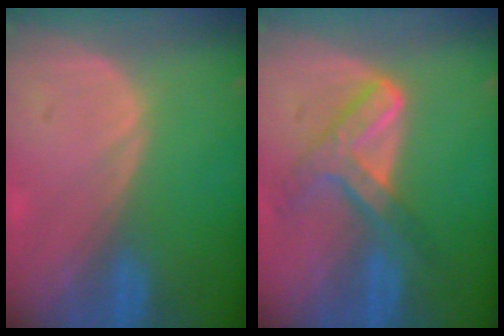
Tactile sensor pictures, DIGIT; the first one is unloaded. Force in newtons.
{"total": 7.3, "press": 6.1, "slide": 3.9}